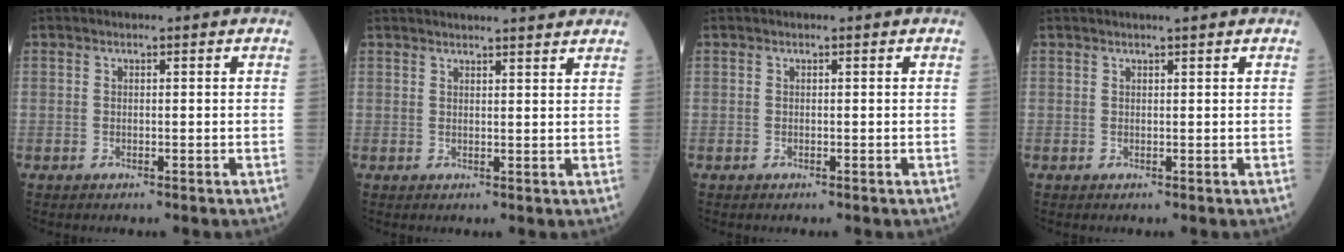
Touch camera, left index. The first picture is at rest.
{"total": 8.3, "force": [7.5, 0.4, 3.4], "torque": [-0.050, 0.019, 0.085]}
{"total": 0.0}
{"total": 1.8, "force": [1.4, 0.0, 1.1], "torque": [-0.013, 0.008, 0.022]}